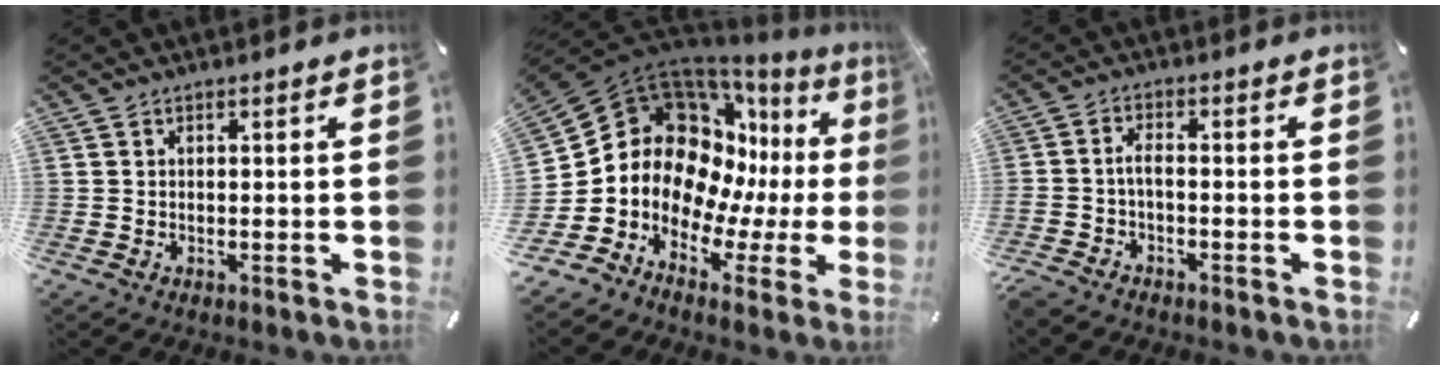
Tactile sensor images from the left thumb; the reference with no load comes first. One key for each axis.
{"total": 16.2, "fx": 2.6, "fy": 13.7, "fz": 8.3, "tx": -0.154, "ty": -0.066, "tz": 0.066}
{"total": 3.3, "fx": -2.0, "fy": 1.0, "fz": 2.4, "tx": -0.064, "ty": 0.003, "tz": -0.044}